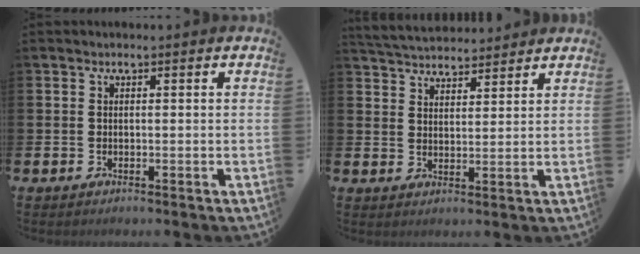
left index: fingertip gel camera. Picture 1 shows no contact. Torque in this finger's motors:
{"motor_torque": [1.08, -1.06, 0.10, 0.11]}